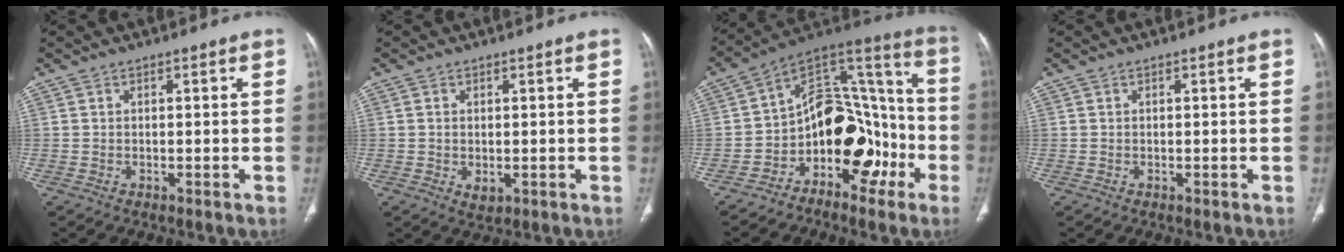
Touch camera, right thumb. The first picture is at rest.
{"total": 2.5, "force": [-0.3, 1.6, 1.9], "torque": [-0.032, -0.004, 0.002]}
{"total": 18.4, "force": [-7.0, 11.4, 12.6], "torque": [-0.133, 0.105, -0.118]}
{"total": 0.0}